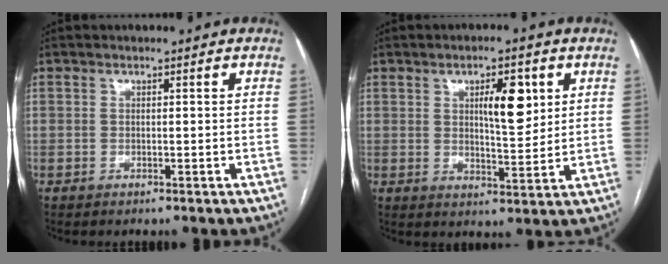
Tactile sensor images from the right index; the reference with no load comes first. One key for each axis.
{"total": 7.1, "fx": 2.5, "fy": 2.2, "fz": 6.2, "tx": -0.098, "ty": 0.001, "tz": 0.042}